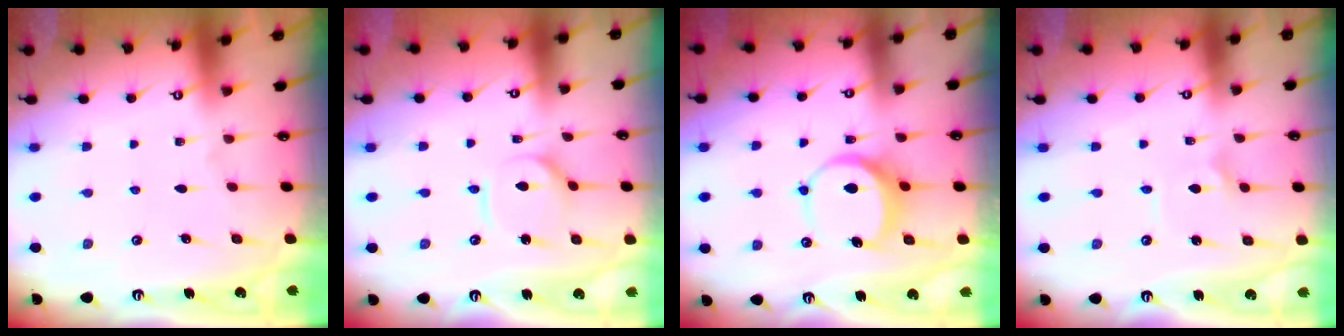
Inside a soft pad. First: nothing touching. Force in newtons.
{"total": 5.0, "press": 4.9, "slide": 0.5}
{"total": 8.7, "press": 8.7, "slide": 1.1}
{"total": 2.2, "press": 2.2, "slide": 0.2}